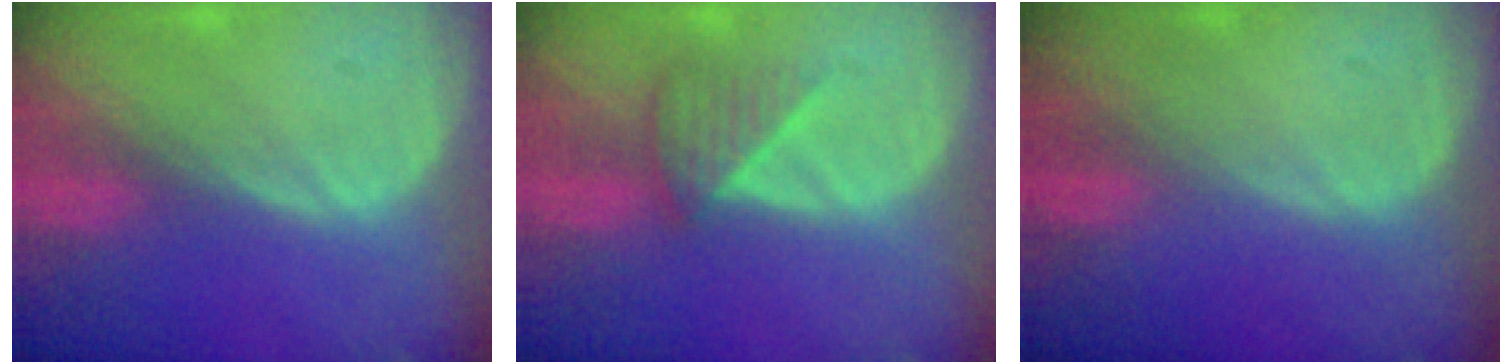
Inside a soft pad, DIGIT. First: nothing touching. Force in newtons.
{"total": 3.5, "press": 3.5, "slide": 0.4}
{"total": 0.0}